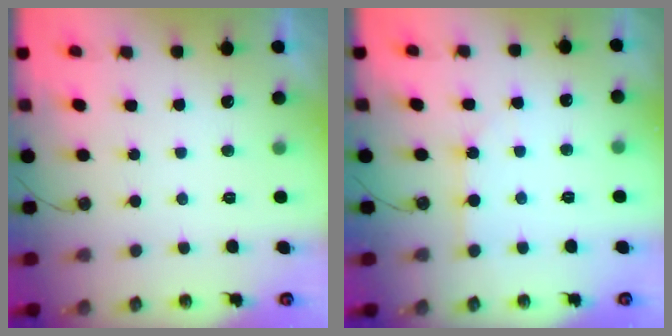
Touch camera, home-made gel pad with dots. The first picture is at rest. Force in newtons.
{"total": 2.5, "press": 2.5, "slide": 0.3}